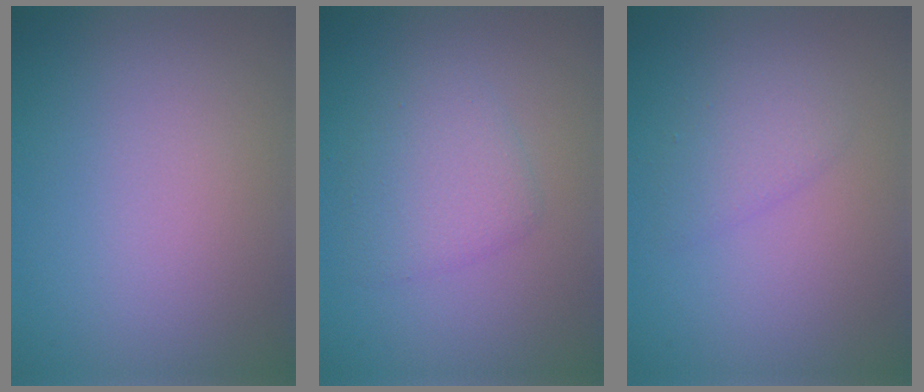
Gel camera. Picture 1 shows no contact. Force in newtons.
{"total": 2.8, "press": 2.8, "slide": 0.2}
{"total": 1.7, "press": 1.7, "slide": 0.2}